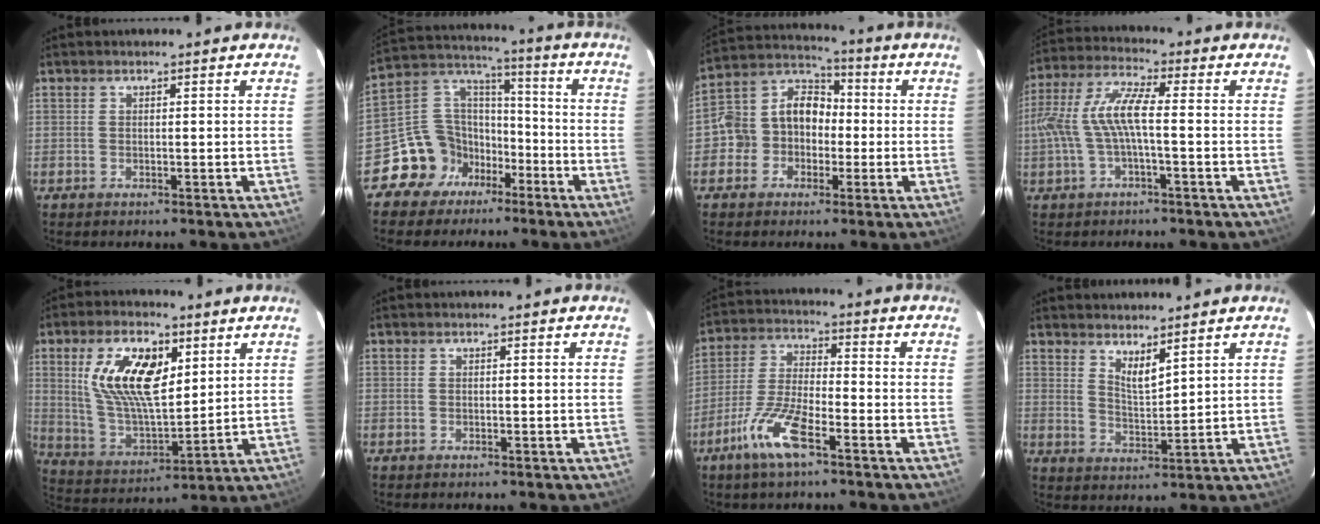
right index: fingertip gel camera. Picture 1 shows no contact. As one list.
[{"total": 12.0, "force": [-7.1, 9.3, 2.3], "torque": [-0.057, 0.062, -0.118]}, {"total": 10.2, "force": [-2.9, 9.0, 4.0], "torque": [-0.084, 0.045, -0.055]}, {"total": 8.9, "force": [-1.5, 1.9, 8.5], "torque": [-0.183, 0.008, -0.024]}, {"total": 16.2, "force": [5.9, 7.8, 12.9], "torque": [-0.248, 0.010, 0.119]}, {"total": 0.0}, {"total": 10.1, "force": [-6.1, 2.4, 7.7], "torque": [-0.167, -0.004, -0.122]}, {"total": 4.6, "force": [3.6, 0.9, 2.6], "torque": [-0.045, -0.009, 0.063]}]